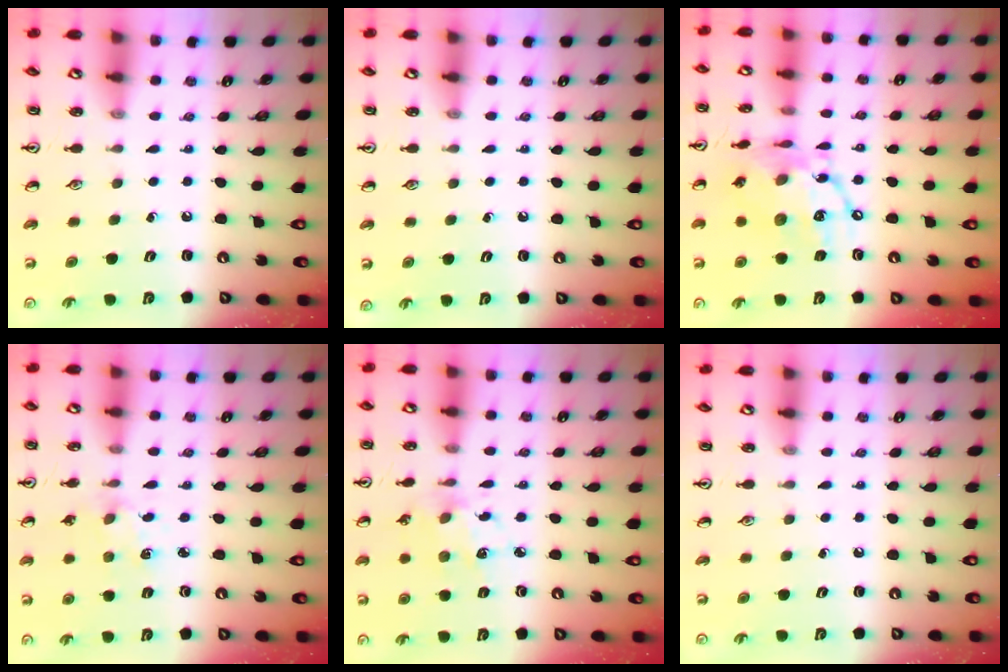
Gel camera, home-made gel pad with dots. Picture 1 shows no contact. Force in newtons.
{"total": 0.0}
{"total": 15.3, "press": 15.3, "slide": 1.2}
{"total": 2.0, "press": 2.0, "slide": 0.3}
{"total": 6.3, "press": 6.3, "slide": 0.4}
{"total": 0.0}